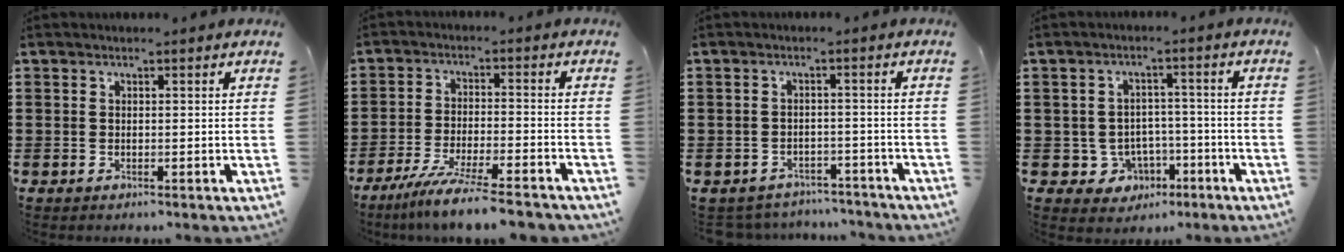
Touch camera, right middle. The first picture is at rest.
{"total": 7.3, "force": [-6.3, -0.3, 3.6], "torque": [-0.069, -0.014, -0.119]}
{"total": 2.9, "force": [-2.8, 0.5, -0.3], "torque": [-0.005, 0.000, -0.063]}
{"total": 4.5, "force": [-2.1, 3.8, 1.1], "torque": [-0.032, 0.011, -0.040]}